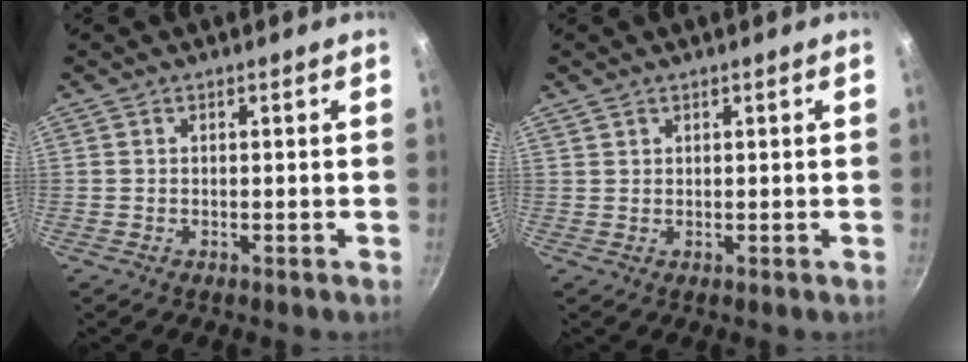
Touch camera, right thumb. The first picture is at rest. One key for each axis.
{"total": 0.9, "fx": 0.7, "fy": 0.6, "fz": 0.2, "tx": 0.000, "ty": 0.000, "tz": 0.012}